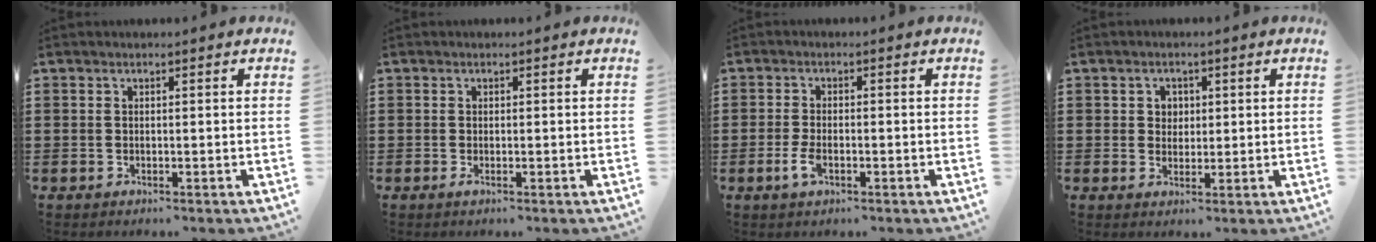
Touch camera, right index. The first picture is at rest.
{"total": 0.5, "force": [-0.2, 0.2, 0.5], "torque": [-0.017, -0.005, -0.005]}
{"total": 2.9, "force": [-1.1, 1.3, 2.3], "torque": [-0.057, -0.001, -0.024]}
{"total": 2.1, "force": [0.6, 2.0, 0.6], "torque": [-0.020, 0.013, 0.008]}